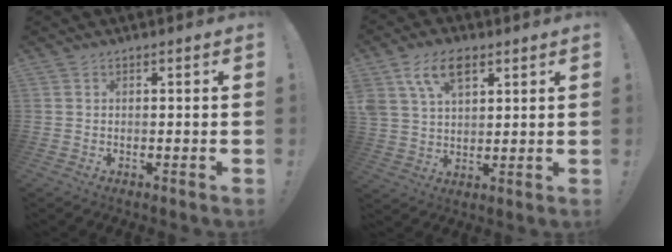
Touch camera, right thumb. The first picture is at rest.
{"total": 11.1, "force": [5.9, 6.8, 6.5], "torque": [-0.122, -0.005, 0.115]}